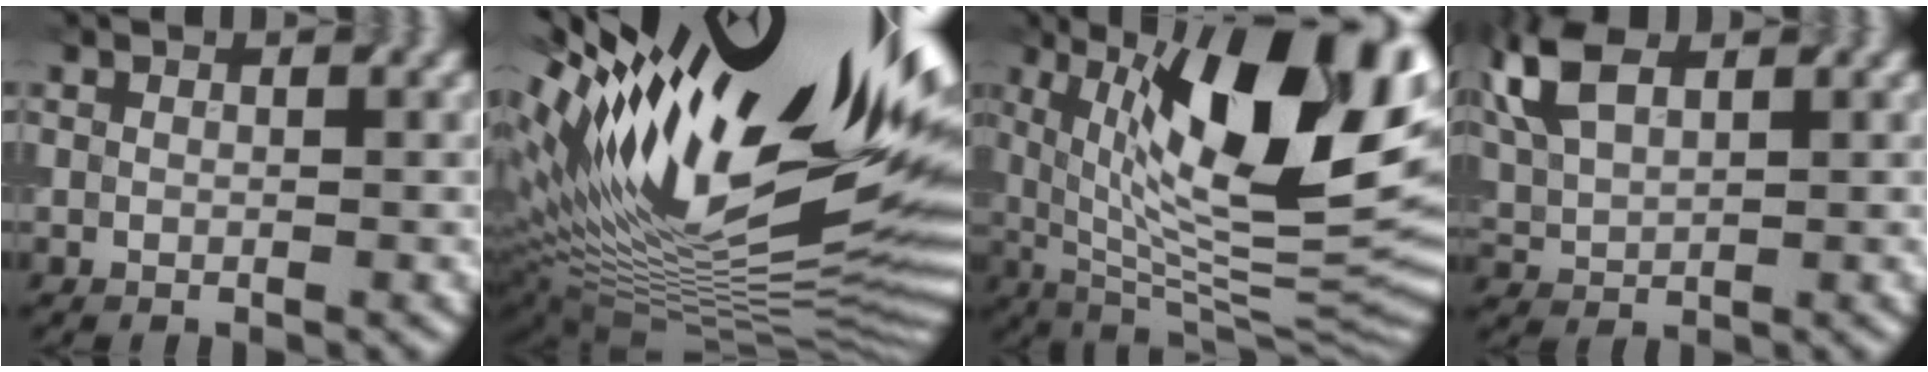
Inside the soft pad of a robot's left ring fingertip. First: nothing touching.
{"total": 20.5, "force": [9.3, 6.7, 17.0], "torque": [-0.267, 0.030, 0.170]}
{"total": 16.4, "force": [5.3, 5.4, 14.5], "torque": [-0.213, 0.000, 0.096]}
{"total": 7.9, "force": [3.8, 4.3, 5.5], "torque": [-0.156, 0.042, 0.075]}